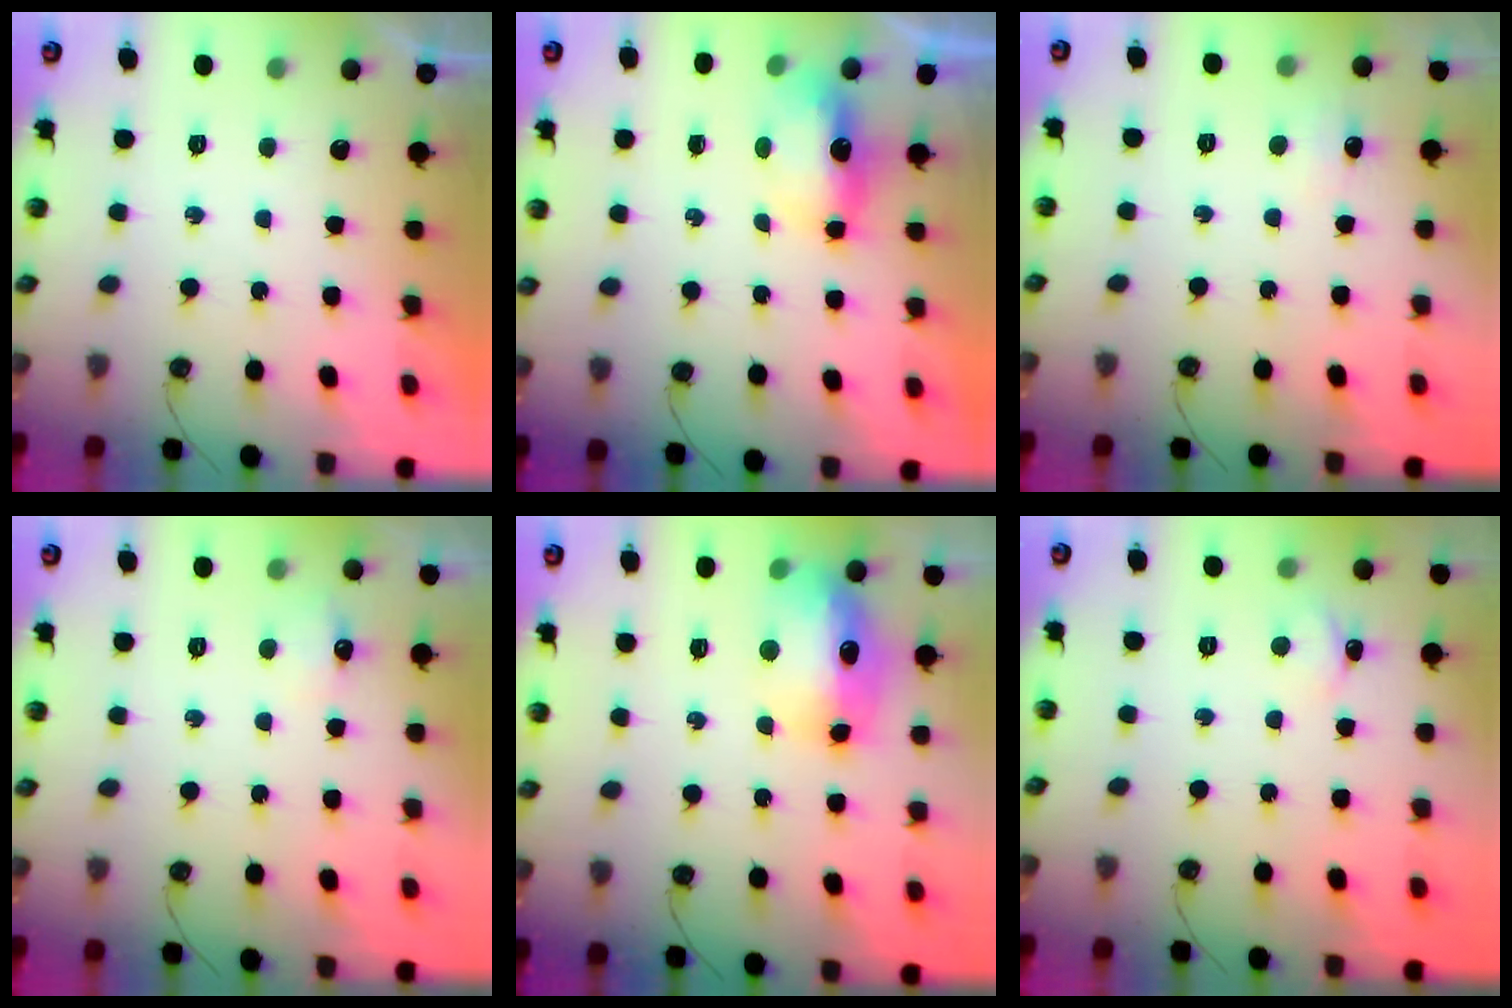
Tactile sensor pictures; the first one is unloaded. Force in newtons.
{"total": 6.1, "press": 6.0, "slide": 0.6}
{"total": 5.1, "press": 5.1, "slide": 0.7}
{"total": 4.8, "press": 4.8, "slide": 0.7}
{"total": 15.0, "press": 14.9, "slide": 1.5}
{"total": 2.0, "press": 2.0, "slide": 0.3}